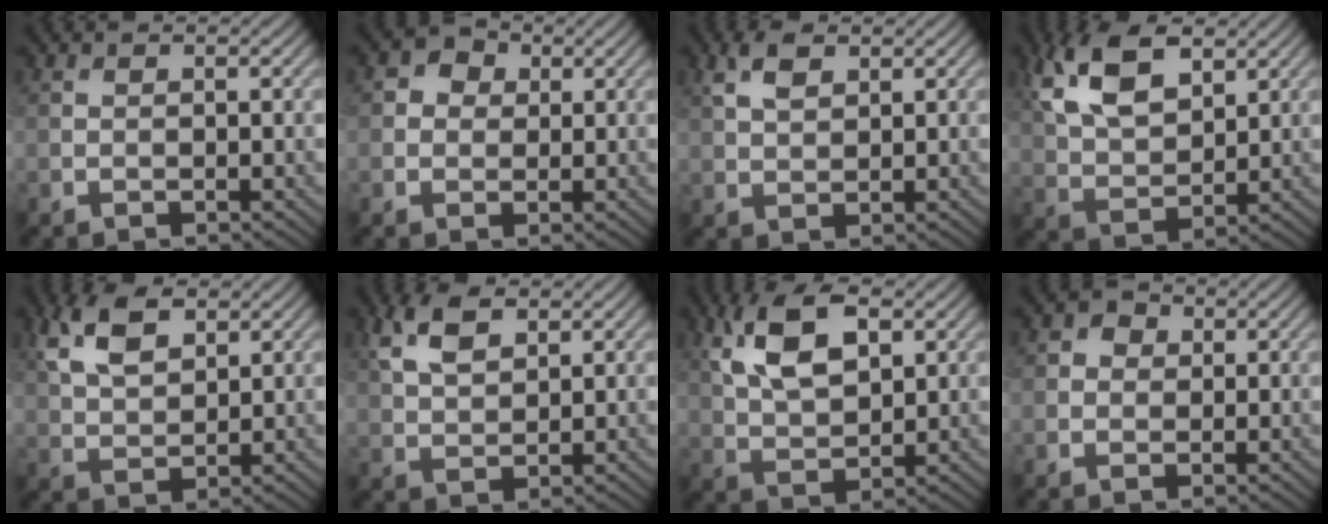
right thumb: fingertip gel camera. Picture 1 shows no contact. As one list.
[{"total": 2.8, "force": [0.5, 2.5, 1.2], "torque": [-0.022, 0.004, 0.001]}, {"total": 3.4, "force": [1.8, 1.6, 2.3], "torque": [-0.058, 0.005, 0.038]}, {"total": 10.0, "force": [4.8, 5.2, 7.1], "torque": [-0.174, 0.009, 0.098]}, {"total": 6.8, "force": [3.5, 3.4, 4.7], "torque": [-0.111, 0.006, 0.071]}, {"total": 5.4, "force": [2.9, 2.6, 3.7], "torque": [-0.092, 0.007, 0.062]}, {"total": 9.2, "force": [3.7, 4.5, 7.2], "torque": [-0.154, 0.010, 0.070]}, {"total": 1.9, "force": [0.4, 1.8, 0.8], "torque": [-0.013, 0.002, 0.000]}]